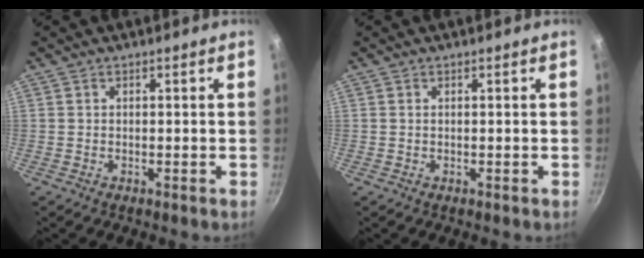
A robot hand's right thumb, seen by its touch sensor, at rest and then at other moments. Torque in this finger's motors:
{"motor_torque": [0.32, -0.47, 0.39, 0.26, 0.09]}